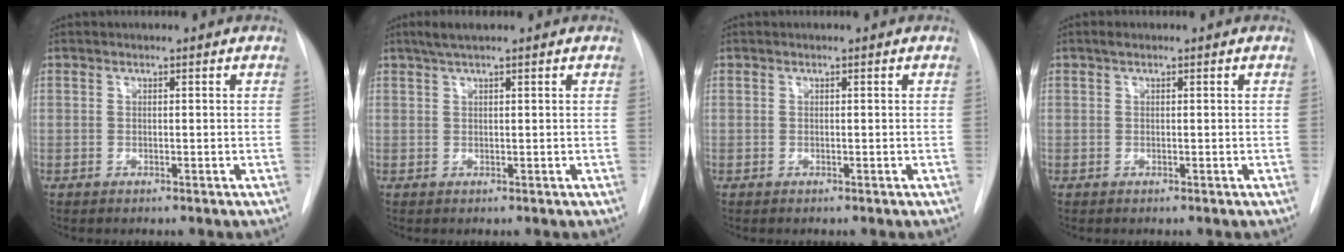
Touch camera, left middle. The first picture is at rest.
{"total": 2.6, "force": [1.9, 0.1, 1.8], "torque": [-0.040, 0.012, 0.037]}
{"total": 0.0}
{"total": 0.7, "force": [0.5, 0.3, 0.3], "torque": [-0.009, 0.010, 0.007]}